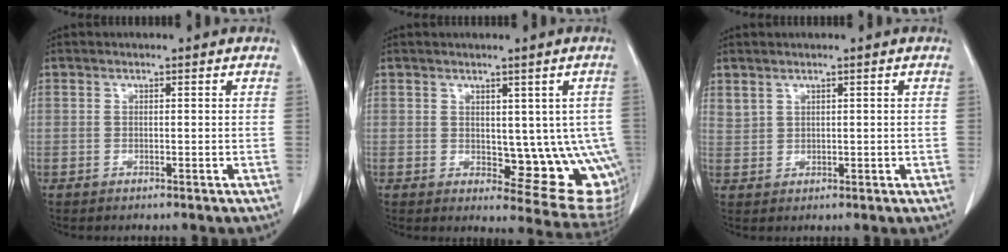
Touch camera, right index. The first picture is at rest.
{"total": 10.6, "force": [0.0, 5.1, 9.3], "torque": [-0.090, -0.005, 0.013]}
{"total": 1.8, "force": [1.5, 0.9, 0.6], "torque": [-0.015, 0.008, 0.039]}